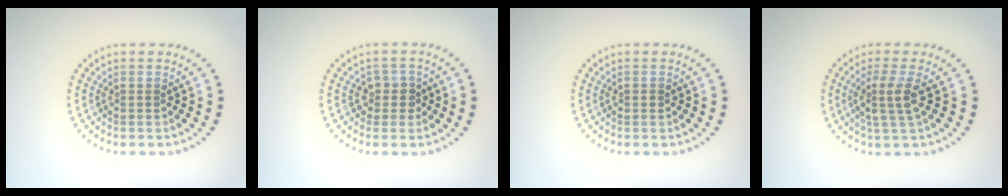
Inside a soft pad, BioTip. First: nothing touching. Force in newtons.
{"total": 1.9, "press": 1.5, "slide": 1.1}
{"total": 0.6, "press": 0.6, "slide": 0.2}
{"total": 2.7, "press": 2.2, "slide": 1.6}